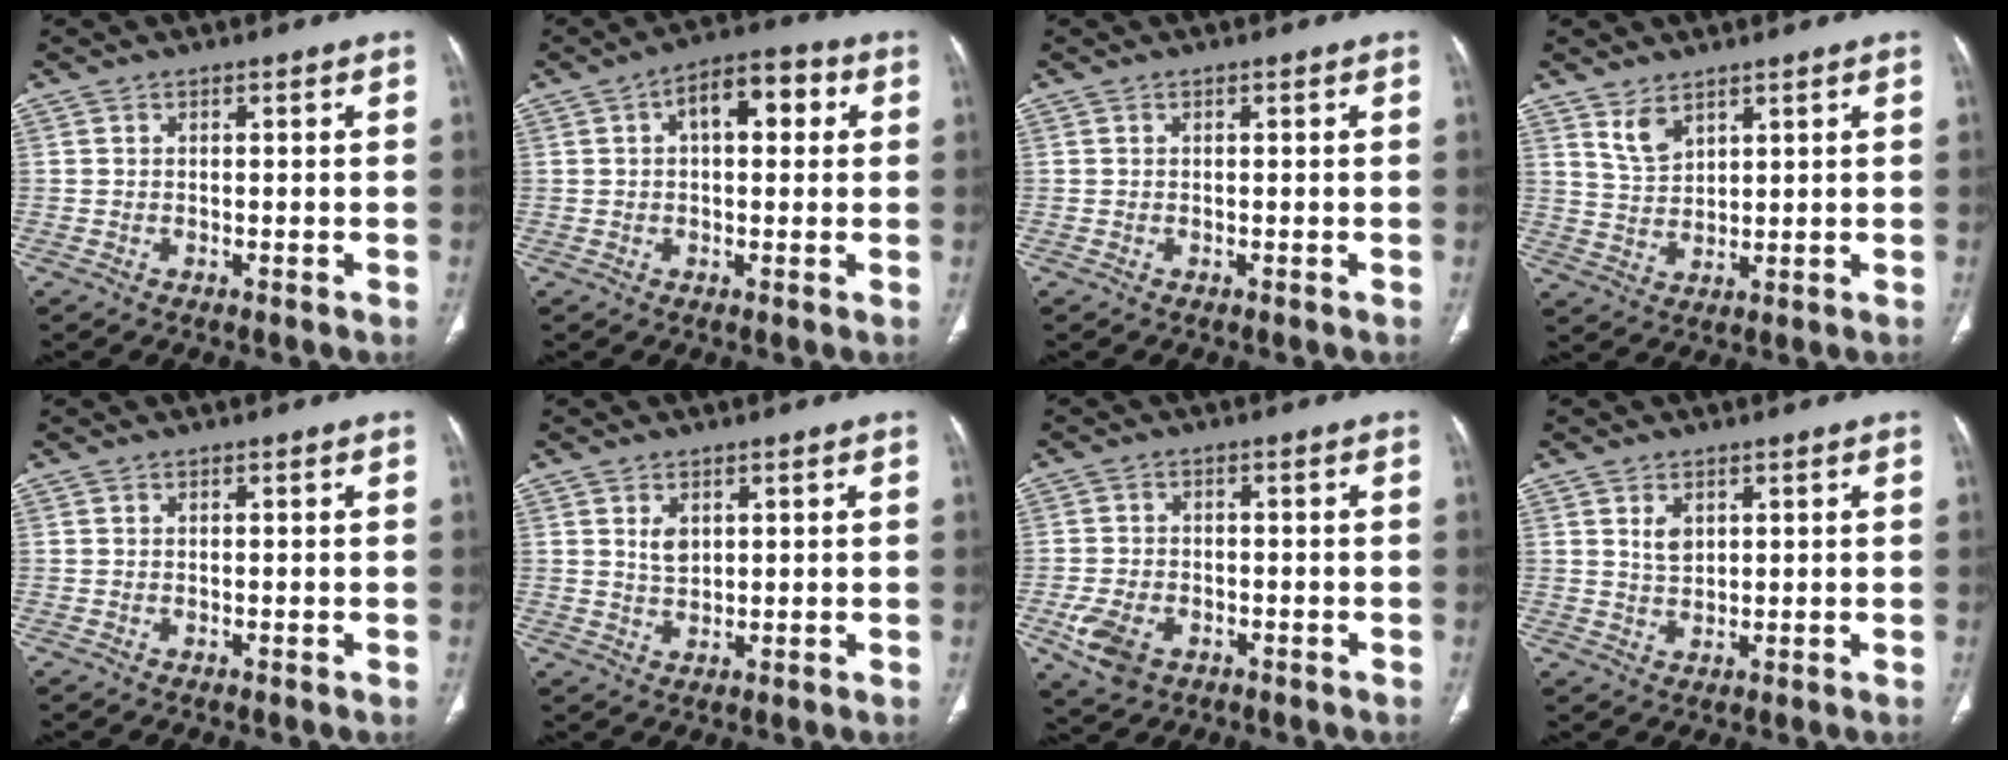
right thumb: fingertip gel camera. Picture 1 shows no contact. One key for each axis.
{"total": 9.1, "fx": 2.3, "fy": 4.7, "fz": 7.4, "tx": -0.091, "ty": 0.026, "tz": 0.028}
{"total": 0.0}
{"total": 4.6, "fx": 3.2, "fy": 2.3, "fz": 2.4, "tx": -0.037, "ty": -0.022, "tz": 0.071}
{"total": 0.0}
{"total": 3.2, "fx": 1.2, "fy": 2.1, "fz": 2.2, "tx": -0.032, "ty": -0.010, "tz": 0.028}
{"total": 7.0, "fx": -2.9, "fy": 4.7, "fz": 4.3, "tx": -0.089, "ty": 0.007, "tz": -0.045}
{"total": 3.3, "fx": 1.3, "fy": 2.1, "fz": 2.1, "tx": -0.031, "ty": -0.010, "tz": 0.030}